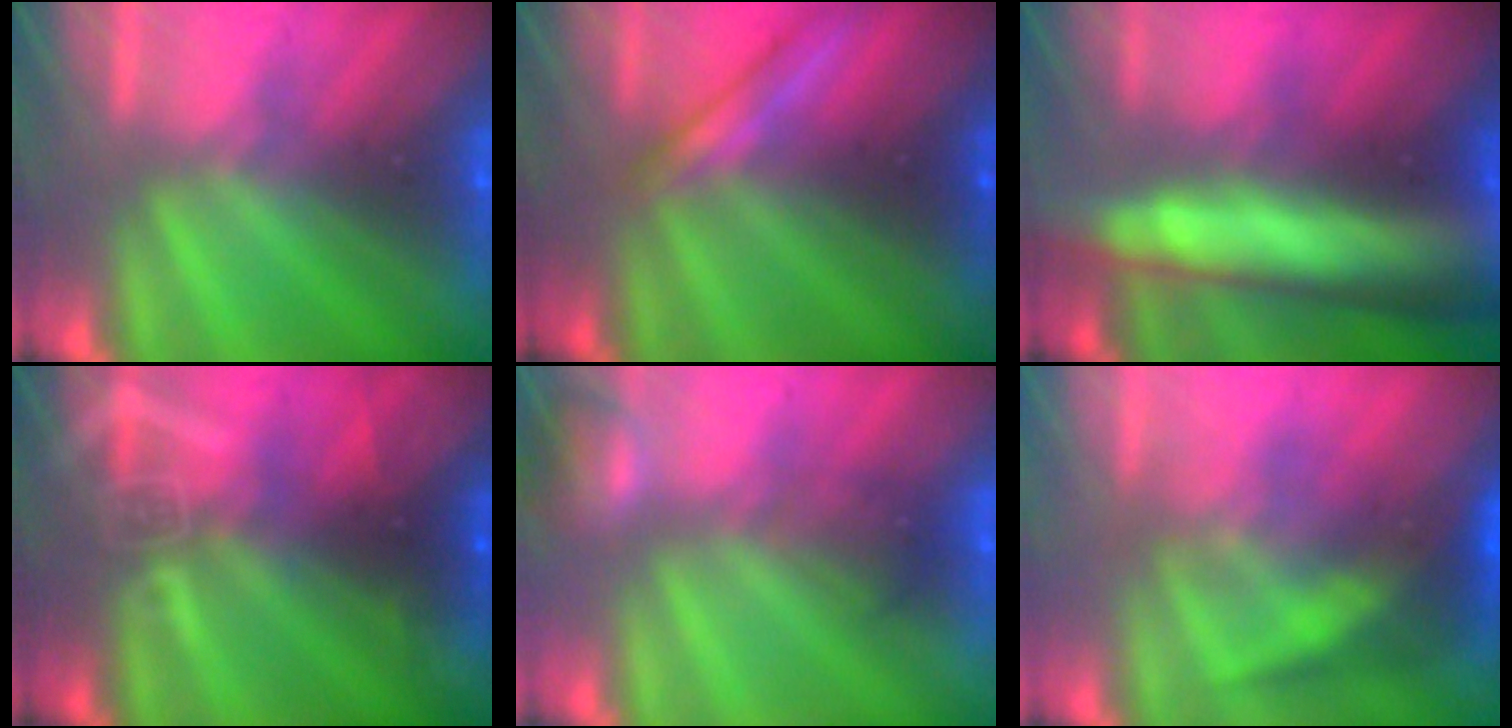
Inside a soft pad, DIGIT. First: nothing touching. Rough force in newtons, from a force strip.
{"total": 1.9}
{"total": 6.3}
{"total": 2.8}
{"total": 2.6}
{"total": 2.9}